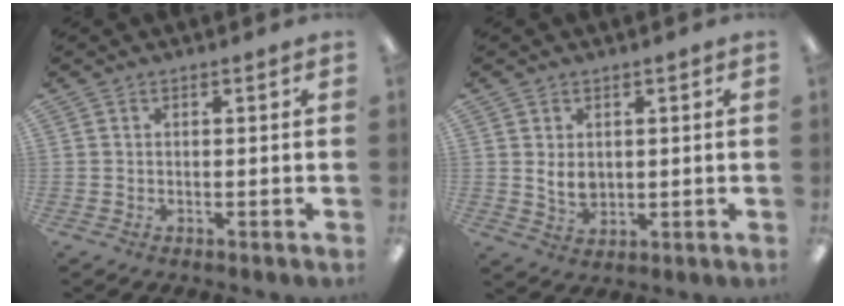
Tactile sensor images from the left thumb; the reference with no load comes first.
{"total": 4.5, "force": [1.0, 3.4, 2.8], "torque": [-0.048, -0.004, 0.015]}